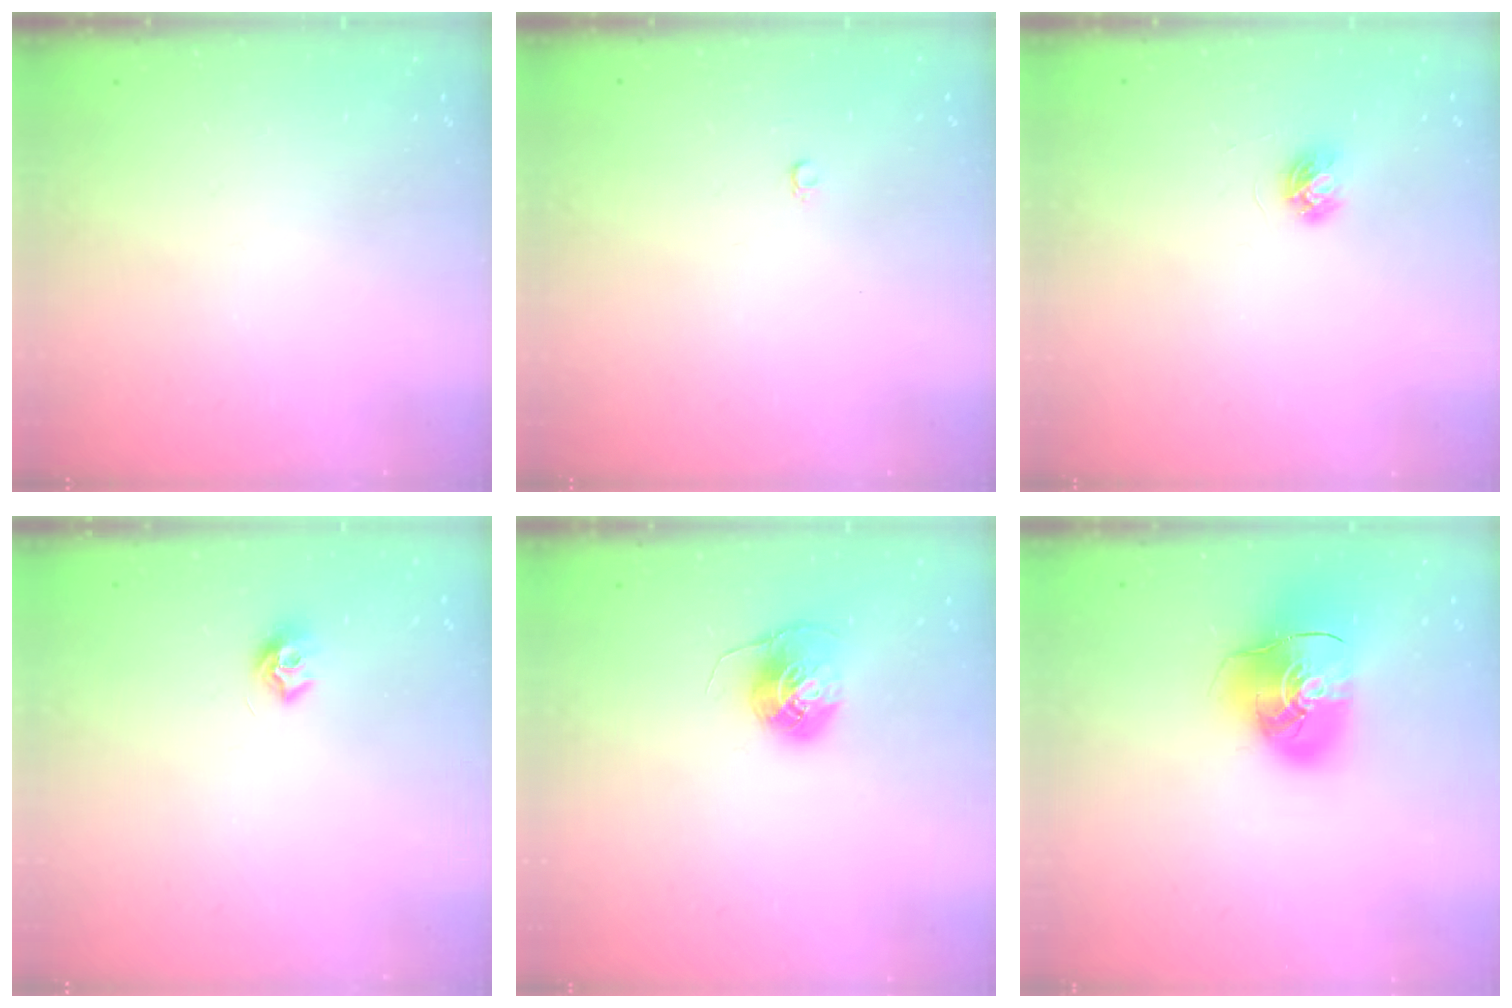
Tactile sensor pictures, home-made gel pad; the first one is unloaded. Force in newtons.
{"total": 2.4, "press": 2.4, "slide": 0.2}
{"total": 4.6, "press": 4.6, "slide": 0.5}
{"total": 7.9, "press": 7.9, "slide": 0.6}
{"total": 7.1, "press": 7.1, "slide": 0.5}
{"total": 13.8, "press": 13.6, "slide": 2.0}